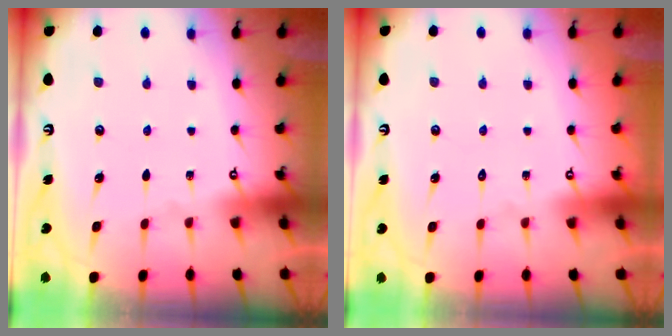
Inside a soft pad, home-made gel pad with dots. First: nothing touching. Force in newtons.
{"total": 1.7, "press": 1.7, "slide": 0.1}